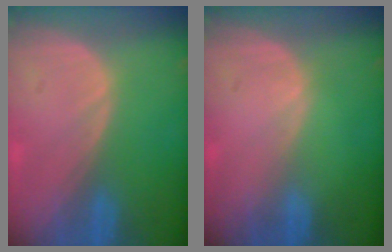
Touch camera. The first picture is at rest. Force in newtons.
{"total": 0.0}